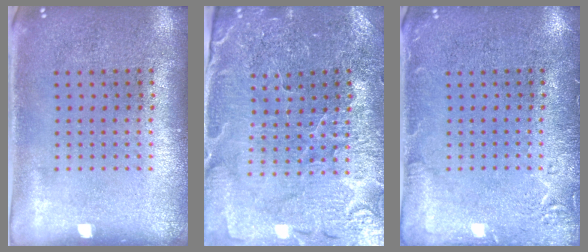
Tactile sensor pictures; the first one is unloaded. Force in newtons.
{"total": 3.3, "press": 3.3, "slide": 0.3}
{"total": 2.2, "press": 2.2, "slide": 0.4}